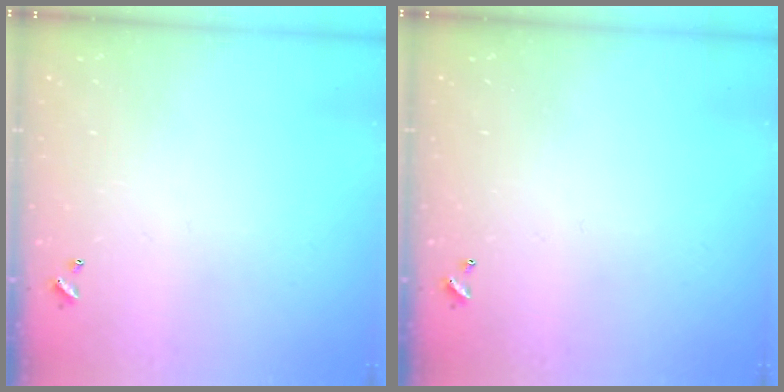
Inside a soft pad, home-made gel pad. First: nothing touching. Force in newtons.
{"total": 0.0}